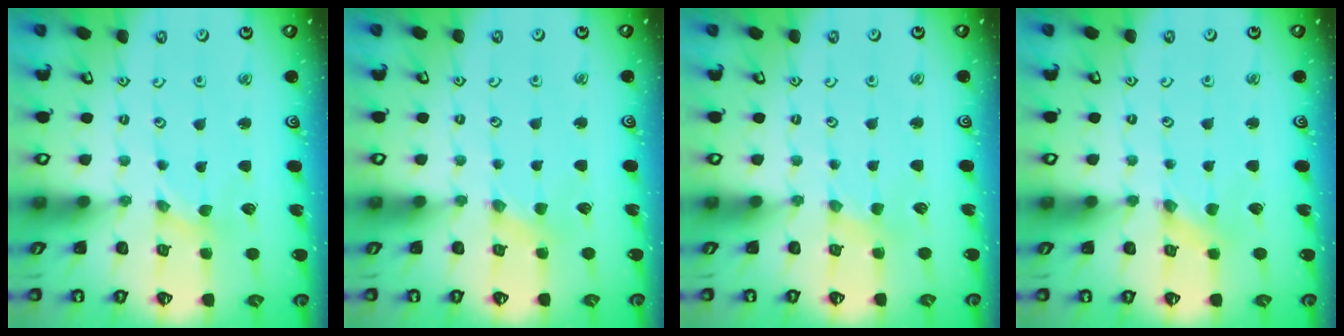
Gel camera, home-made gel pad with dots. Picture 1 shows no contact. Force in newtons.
{"total": 2.8, "press": 2.7, "slide": 0.5}
{"total": 1.0, "press": 0.9, "slide": 0.3}
{"total": 0.0}